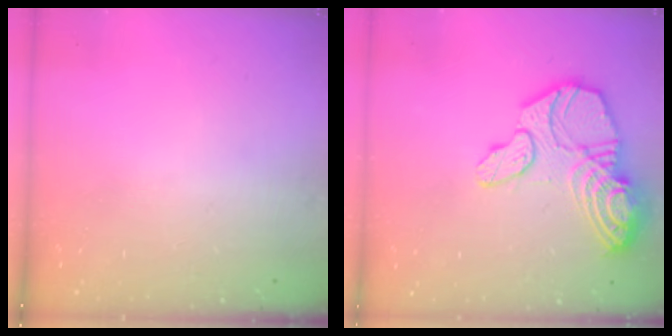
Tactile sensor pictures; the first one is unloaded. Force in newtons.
{"total": 18.4, "press": 18.3, "slide": 1.7}